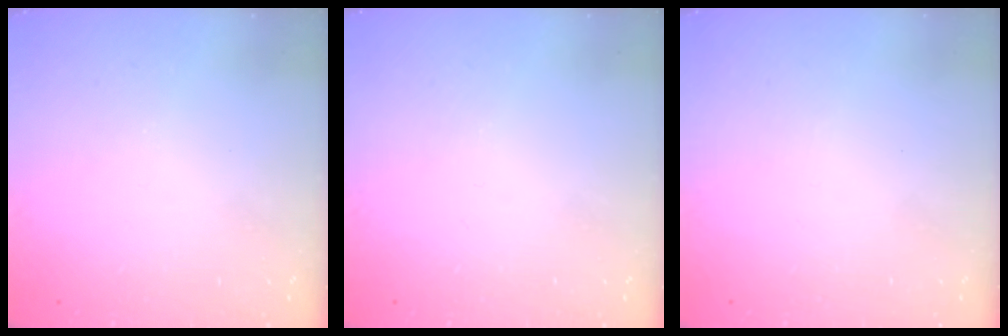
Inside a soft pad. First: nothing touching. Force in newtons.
{"total": 0.0}
{"total": 1.7, "press": 1.6, "slide": 0.1}